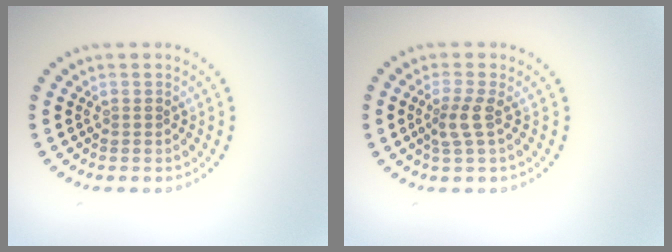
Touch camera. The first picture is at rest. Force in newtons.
{"total": 2.0, "press": 1.6, "slide": 1.3}